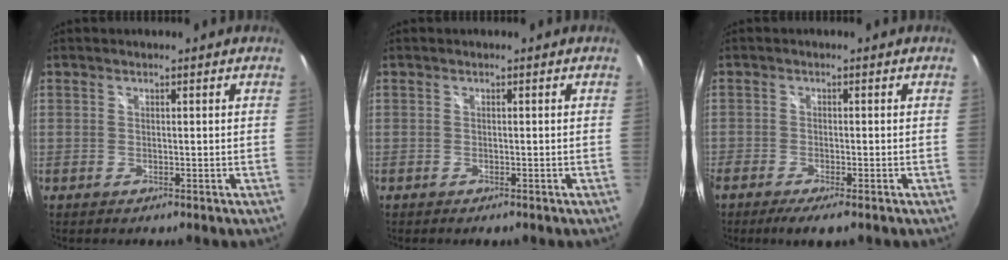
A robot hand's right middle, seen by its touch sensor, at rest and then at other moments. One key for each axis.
{"total": 0.9, "fx": -0.7, "fy": 0.2, "fz": 0.6, "tx": -0.012, "ty": -0.002, "tz": -0.009}
{"total": 4.0, "fx": -3.0, "fy": 0.5, "fz": 2.7, "tx": -0.062, "ty": -0.013, "tz": -0.053}